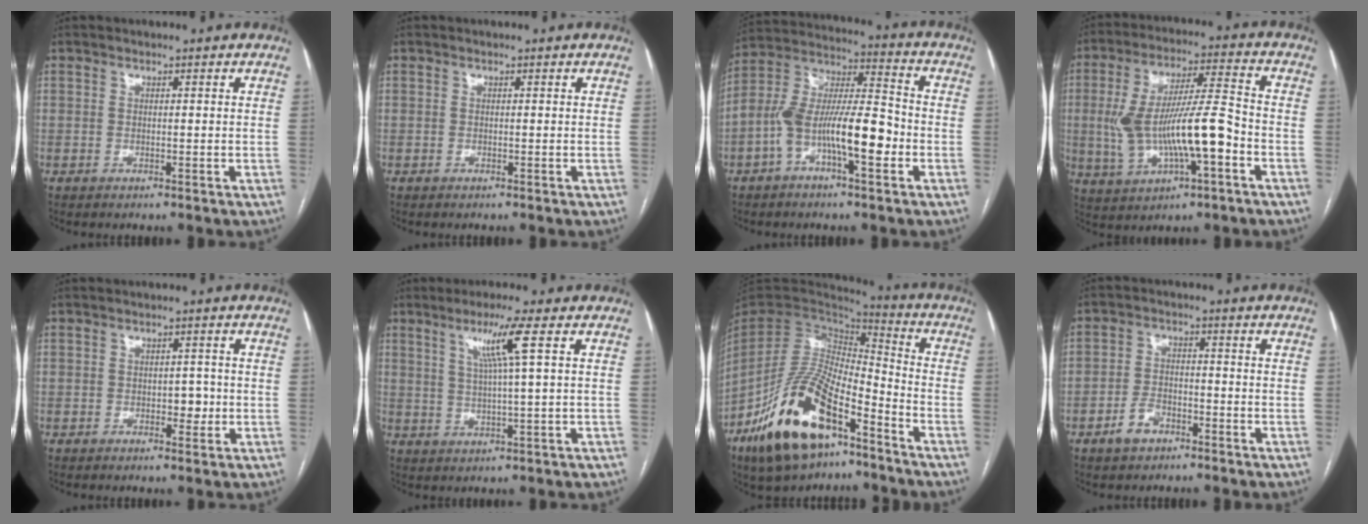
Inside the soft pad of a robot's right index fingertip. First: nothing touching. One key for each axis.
{"total": 0.0}
{"total": 13.7, "fx": -4.7, "fy": 3.6, "fz": 12.4, "tx": -0.236, "ty": 0.026, "tz": -0.082}
{"total": 14.6, "fx": -2.8, "fy": 3.2, "fz": 14.0, "tx": -0.273, "ty": 0.017, "tz": -0.039}
{"total": 2.5, "fx": -0.5, "fy": 1.5, "fz": 1.9, "tx": -0.021, "ty": 0.004, "tz": -0.004}
{"total": 6.5, "fx": 2.6, "fy": -1.3, "fz": 5.8, "tx": -0.112, "ty": -0.002, "tz": 0.050}
{"total": 20.4, "fx": -12.6, "fy": 7.3, "fz": 14.3, "tx": -0.302, "ty": -0.018, "tz": -0.230}
{"total": 4.4, "fx": -2.8, "fy": 2.5, "fz": 2.4, "tx": -0.048, "ty": 0.006, "tz": -0.050}